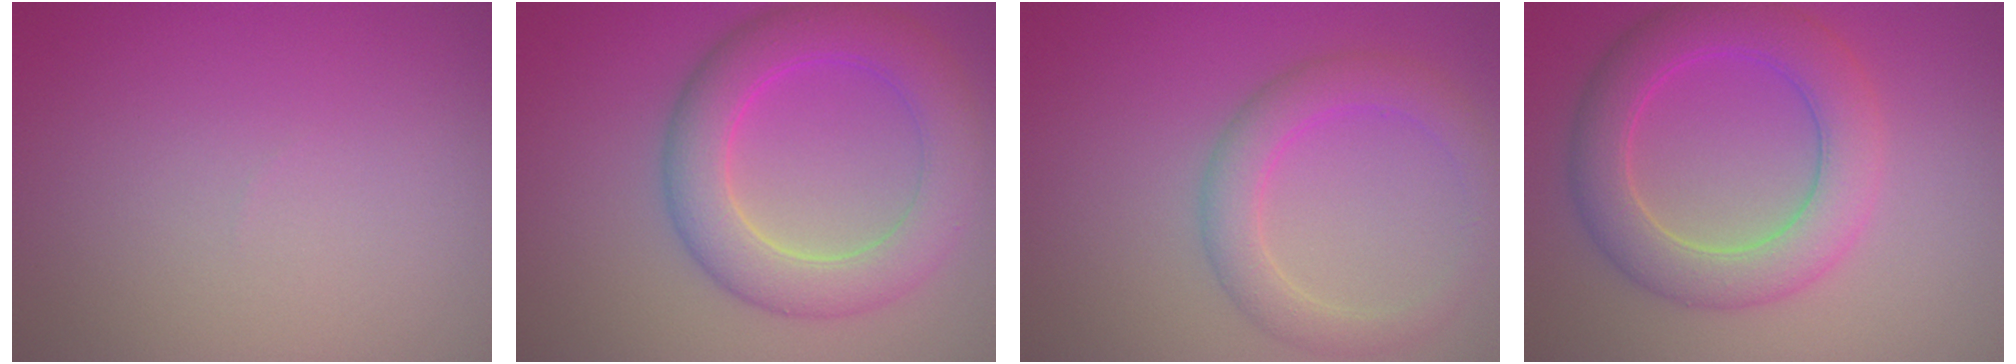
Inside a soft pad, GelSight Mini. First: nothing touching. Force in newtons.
{"total": 6.4, "press": 6.4, "slide": 0.1}
{"total": 3.7, "press": 3.7, "slide": 0.3}
{"total": 6.1, "press": 6.1, "slide": 0.2}